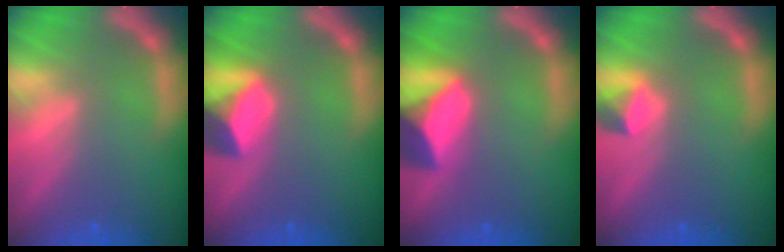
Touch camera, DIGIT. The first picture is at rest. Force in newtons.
{"total": 5.4}
{"total": 8.0}
{"total": 1.9}